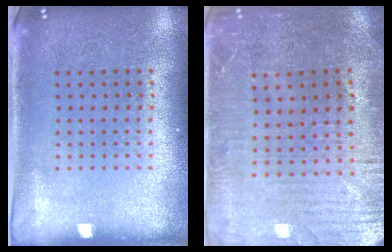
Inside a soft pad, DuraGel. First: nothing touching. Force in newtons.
{"total": 1.4, "press": 1.3, "slide": 0.5}